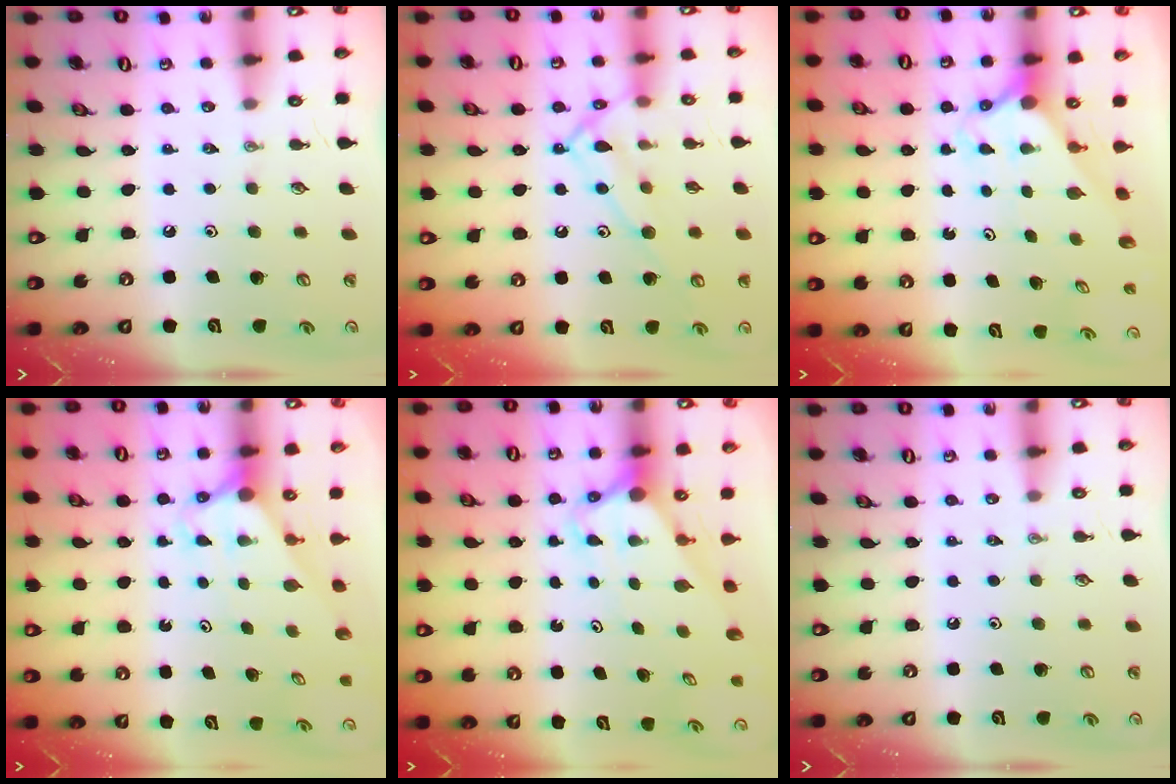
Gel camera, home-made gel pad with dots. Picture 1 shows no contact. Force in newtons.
{"total": 13.3, "press": 13.3, "slide": 0.8}
{"total": 2.2, "press": 2.2, "slide": 0.2}
{"total": 2.8, "press": 2.8, "slide": 0.0}
{"total": 3.1, "press": 3.1, "slide": 0.2}
{"total": 0.0}